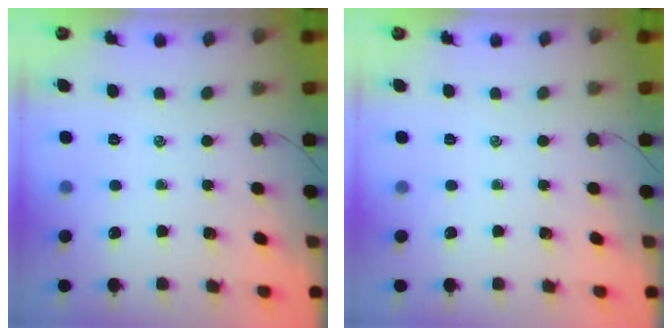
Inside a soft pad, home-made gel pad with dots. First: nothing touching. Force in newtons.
{"total": 0.0}